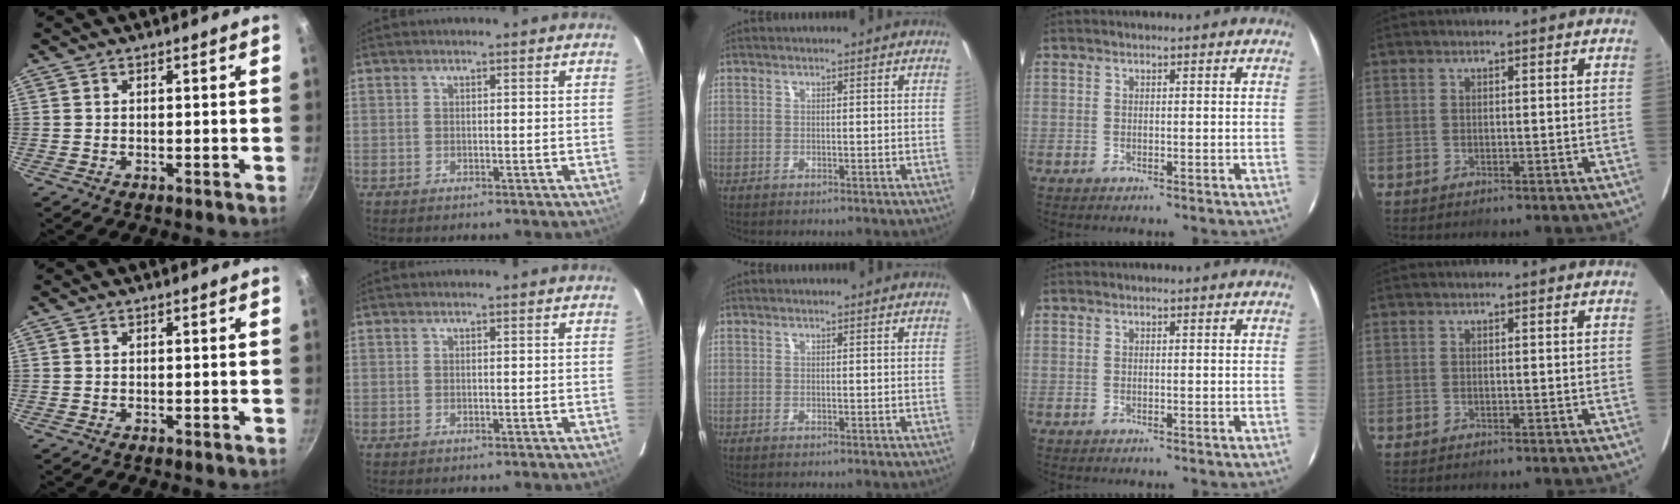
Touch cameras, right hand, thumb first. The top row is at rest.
{}